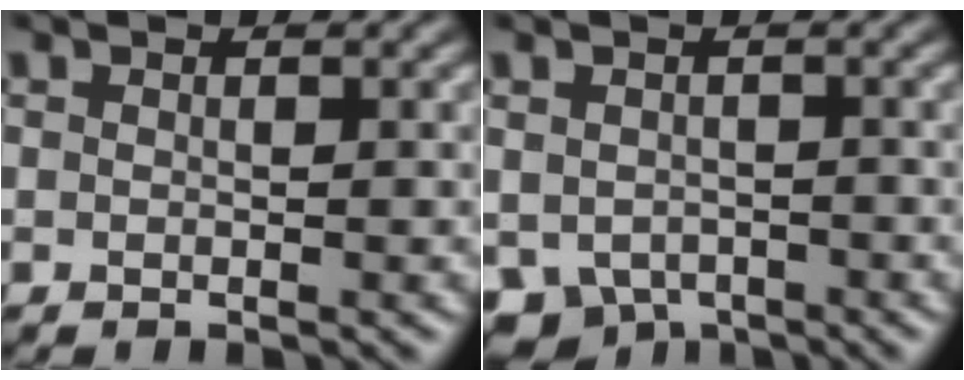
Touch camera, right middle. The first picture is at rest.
{"total": 4.2, "force": [-2.2, 3.0, 1.8], "torque": [-0.034, -0.022, -0.031]}